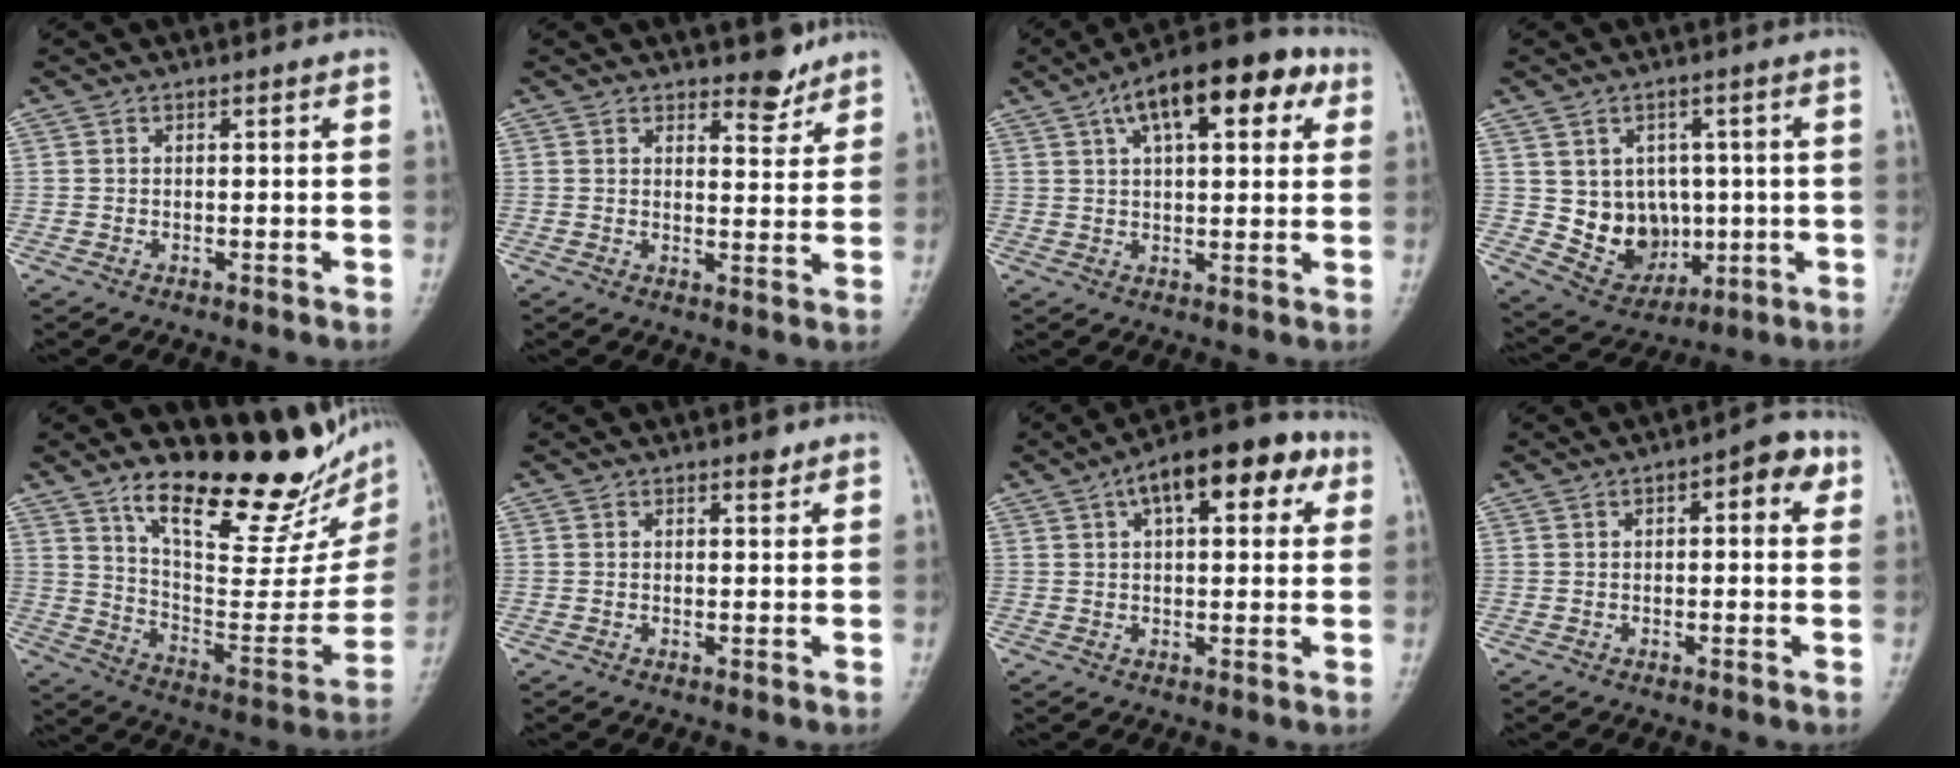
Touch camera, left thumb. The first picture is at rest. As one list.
[{"total": 4.1, "force": [3.4, 1.6, 1.5], "torque": [0.001, -0.027, 0.049]}, {"total": 15.9, "force": [6.9, 6.9, 12.5], "torque": [-0.158, 0.013, 0.099]}, {"total": 9.9, "force": [0.0, 8.4, 5.2], "torque": [-0.039, -0.009, 0.025]}, {"total": 23.4, "force": [16.8, 6.9, 14.8], "torque": [-0.172, -0.104, 0.263]}, {"total": 1.3, "force": [1.0, 0.6, 0.7], "torque": [-0.003, -0.005, 0.012]}, {"total": 14.0, "force": [5.7, 6.3, 11.1], "torque": [-0.123, 0.018, 0.074]}, {"total": 5.8, "force": [2.0, 2.5, 4.9], "torque": [-0.044, 0.008, 0.015]}]